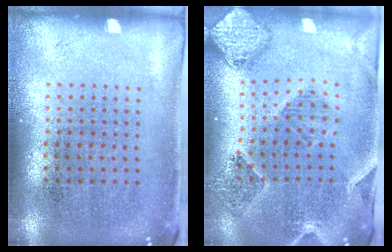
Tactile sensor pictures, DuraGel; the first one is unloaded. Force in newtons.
{"total": 1.5, "press": 1.5, "slide": 0.2}